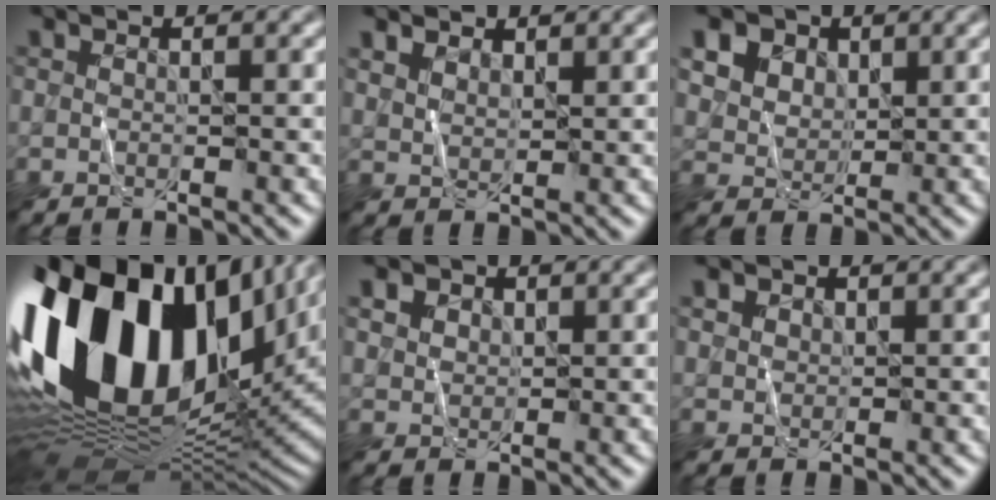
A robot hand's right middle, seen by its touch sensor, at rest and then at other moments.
{"total": 1.9, "force": [1.5, 0.9, 0.7], "torque": [-0.021, -0.001, 0.031]}
{"total": 10.2, "force": [5.4, 7.2, 4.8], "torque": [-0.114, 0.031, 0.082]}
{"total": 21.0, "force": [4.9, 12.4, 16.3], "torque": [-0.345, -0.004, 0.082]}
{"total": 3.4, "force": [1.9, 2.4, 1.5], "torque": [-0.044, 0.007, 0.036]}
{"total": 1.7, "force": [1.0, 1.2, 0.5], "torque": [-0.014, 0.000, 0.021]}